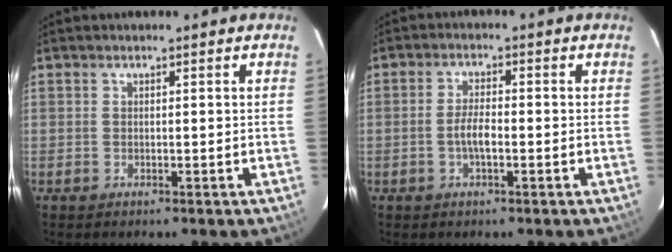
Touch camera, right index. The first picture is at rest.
{"total": 3.0, "force": [-0.7, 1.1, 2.7], "torque": [-0.053, 0.001, -0.012]}